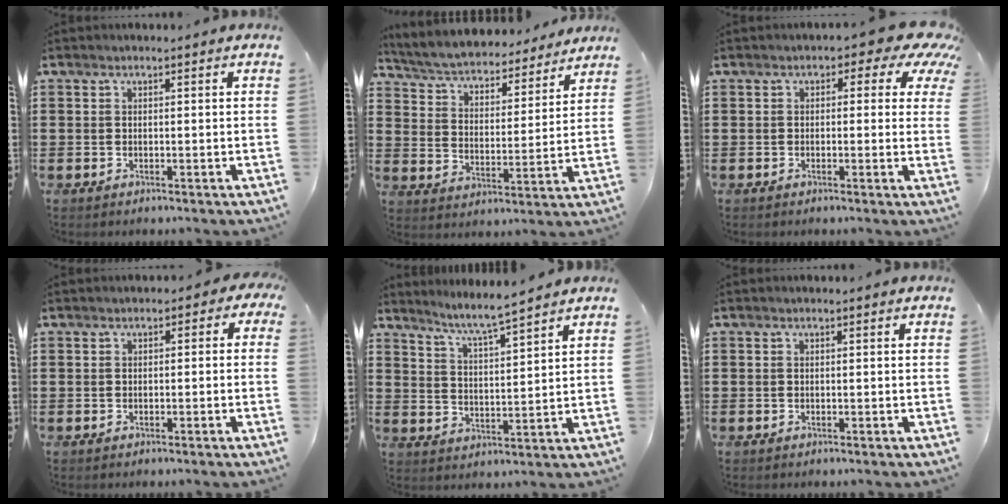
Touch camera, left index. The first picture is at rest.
{"total": 4.8, "force": [4.6, 0.3, 1.0], "torque": [-0.044, -0.037, 0.075]}
{"total": 4.0, "force": [1.9, 2.1, 2.9], "torque": [-0.045, -0.009, 0.025]}
{"total": 1.2, "force": [-0.8, 0.7, 0.5], "torque": [-0.015, 0.006, -0.019]}
{"total": 5.3, "force": [4.8, -0.7, 2.1], "torque": [-0.058, -0.027, 0.080]}
{"total": 0.0}